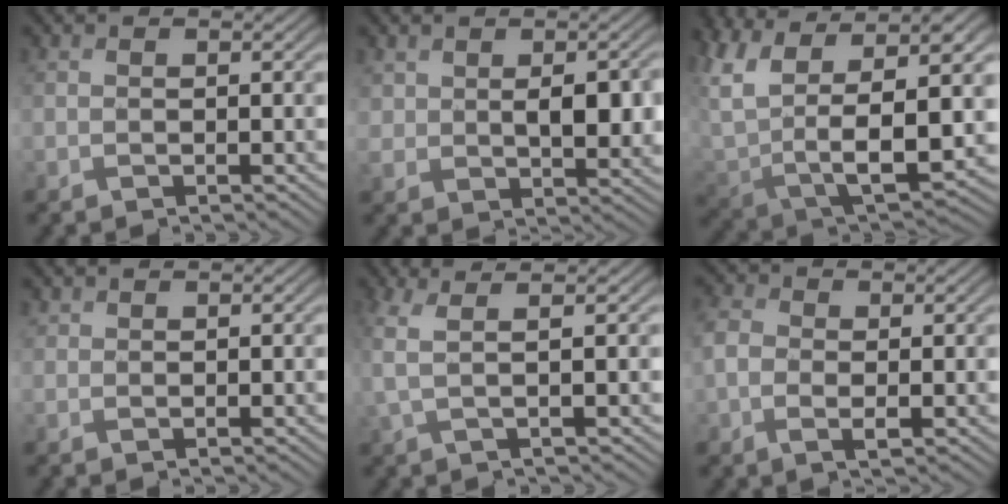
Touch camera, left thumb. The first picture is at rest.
{"total": 5.7, "force": [1.4, 3.7, 4.1], "torque": [-0.080, -0.014, 0.036]}
{"total": 15.5, "force": [3.6, 8.3, 12.5], "torque": [-0.302, -0.015, 0.083]}
{"total": 1.0, "force": [0.9, 0.4, 0.2], "torque": [-0.006, -0.001, 0.022]}
{"total": 4.2, "force": [1.2, 1.1, 3.9], "torque": [-0.081, 0.016, 0.013]}
{"total": 3.7, "force": [-0.2, 2.5, 2.8], "torque": [-0.069, -0.004, -0.009]}